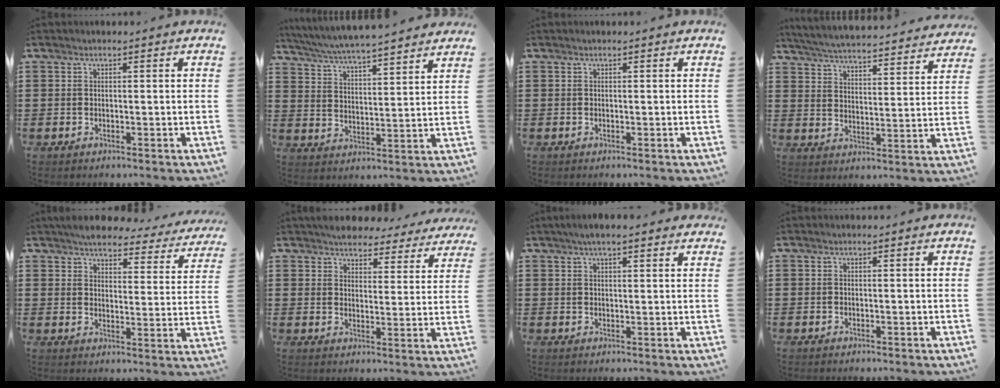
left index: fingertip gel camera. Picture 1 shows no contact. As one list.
[{"total": 5.0, "force": [4.9, -0.4, 1.2], "torque": [-0.047, -0.034, 0.081]}, {"total": 0.0}, {"total": 4.8, "force": [4.7, -0.6, 0.8], "torque": [-0.042, -0.041, 0.077]}, {"total": 5.2, "force": [4.8, 1.0, 1.5], "torque": [-0.045, -0.025, 0.083]}, {"total": 4.6, "force": [4.5, 0.6, 0.4], "torque": [-0.029, -0.022, 0.080]}, {"total": 3.5, "force": [2.7, 0.7, 2.1], "torque": [-0.046, 0.007, 0.048]}, {"total": 0.0}]